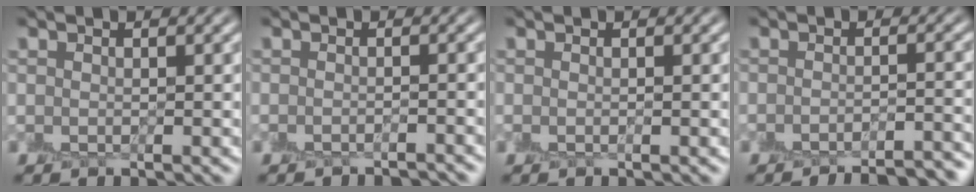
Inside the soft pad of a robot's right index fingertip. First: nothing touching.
{"total": 2.7, "force": [-2.6, -0.2, 0.1], "torque": [0.001, -0.013, -0.034]}
{"total": 0.0}
{"total": 5.5, "force": [-5.2, 0.7, 1.6], "torque": [-0.019, 0.001, -0.060]}